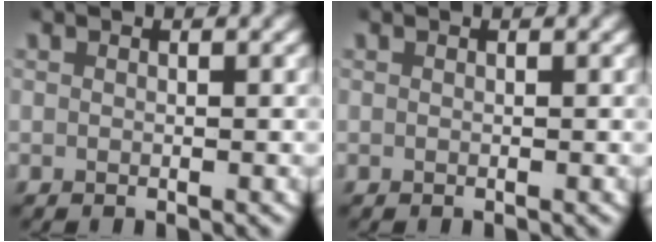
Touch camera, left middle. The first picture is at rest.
{"total": 0.0}